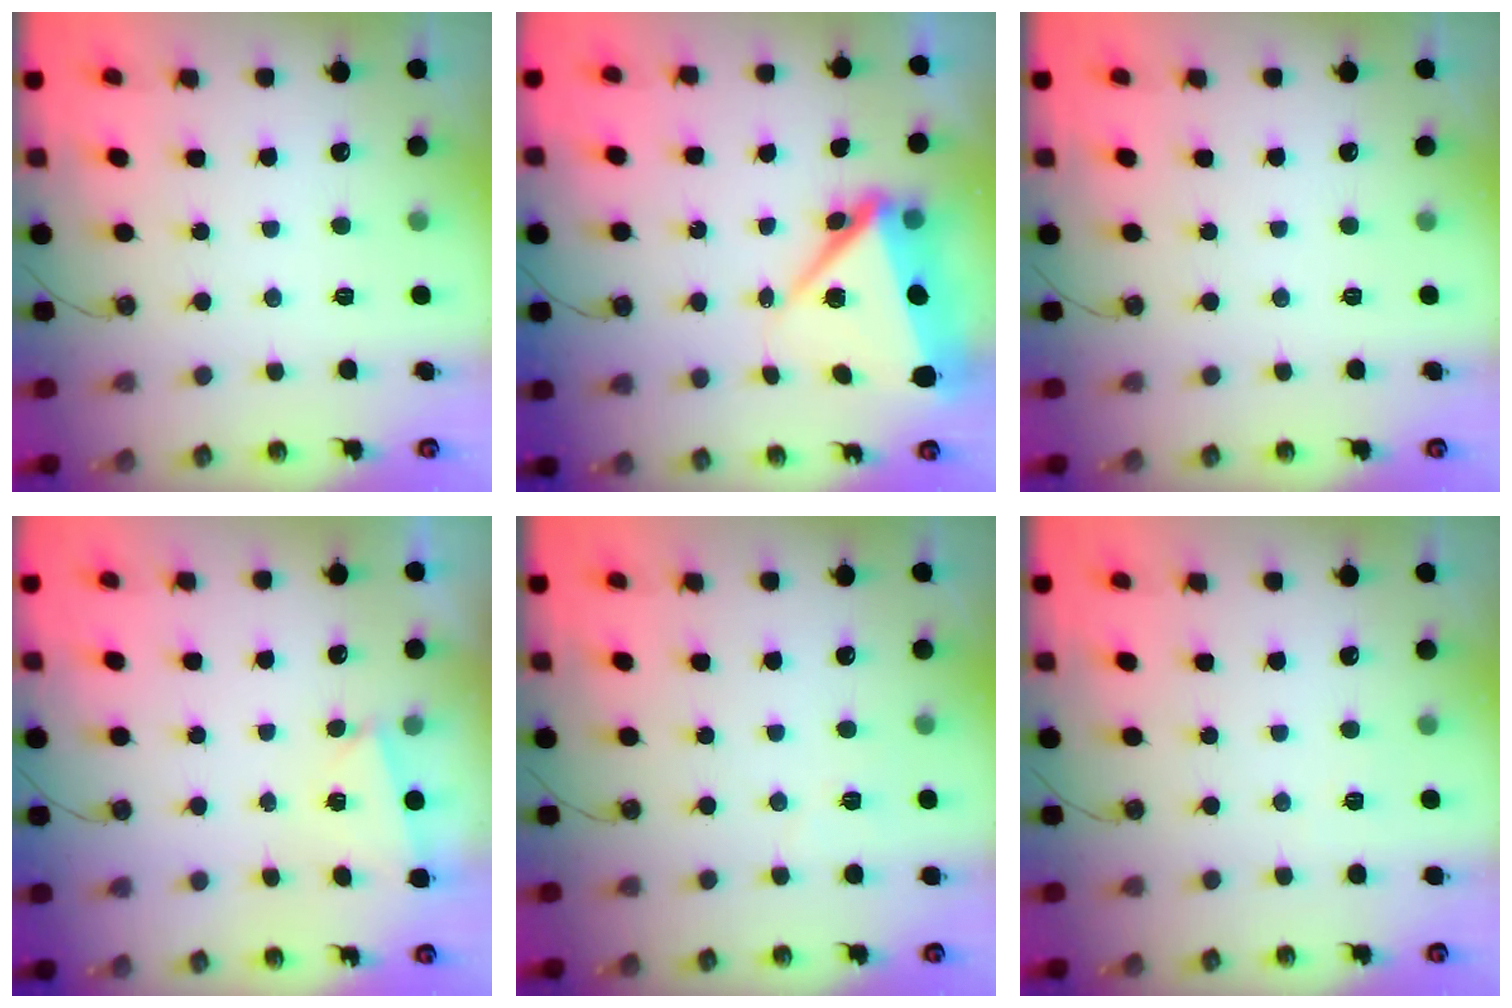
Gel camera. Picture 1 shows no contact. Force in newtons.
{"total": 10.0, "press": 9.9, "slide": 1.6}
{"total": 0.0}
{"total": 2.0, "press": 0.9, "slide": 1.8}
{"total": 3.5, "press": 3.4, "slide": 0.7}
{"total": 2.7, "press": 2.6, "slide": 0.7}